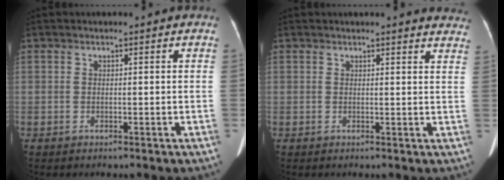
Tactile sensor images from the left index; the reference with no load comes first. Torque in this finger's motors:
{"motor_torque": [0.94, -1.20, 0.07, 0.02]}